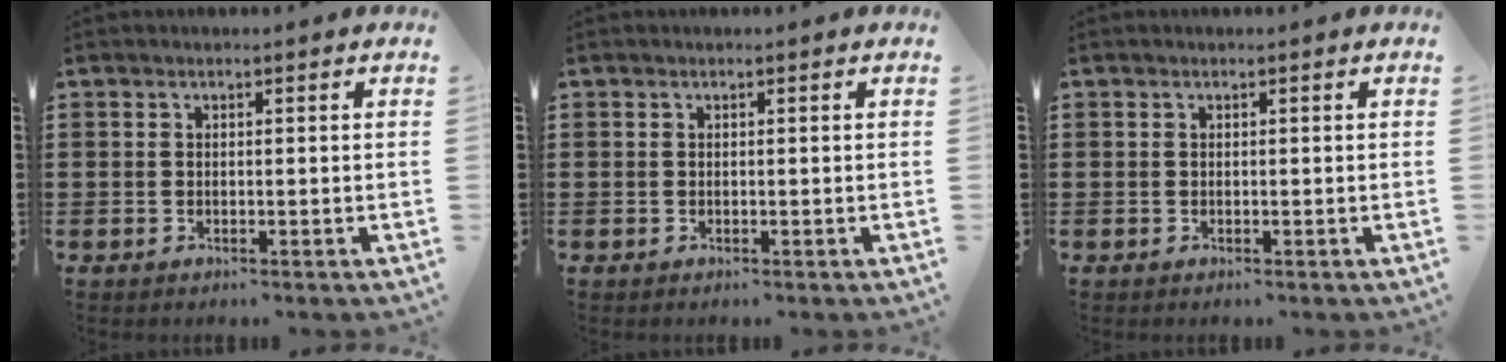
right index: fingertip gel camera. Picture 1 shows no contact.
{"total": 0.0}
{"total": 0.0}